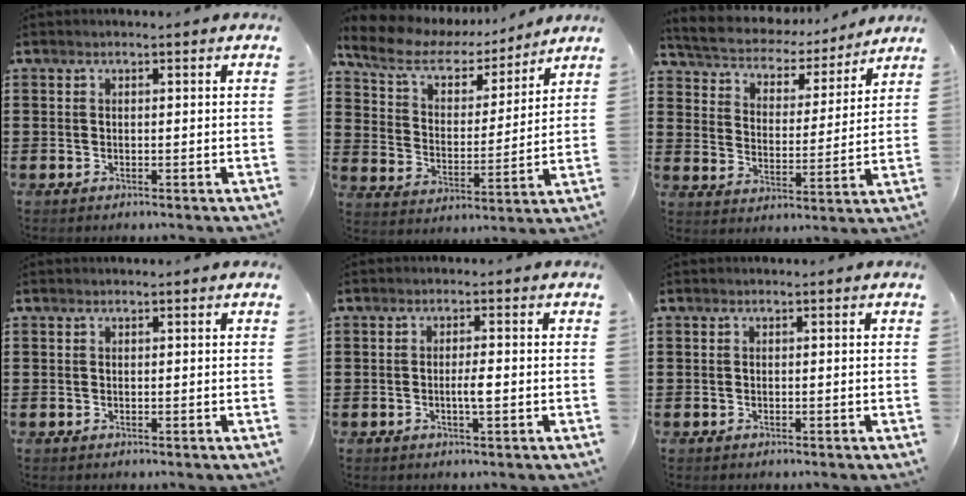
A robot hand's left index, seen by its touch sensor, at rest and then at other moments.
{"total": 7.5, "force": [5.9, 3.0, 3.4], "torque": [-0.096, -0.026, 0.100]}
{"total": 4.7, "force": [4.6, 0.9, 0.4], "torque": [-0.038, -0.035, 0.073]}
{"total": 0.0}
{"total": 2.4, "force": [-0.5, 0.3, 2.3], "torque": [-0.043, 0.000, -0.010]}
{"total": 0.0}